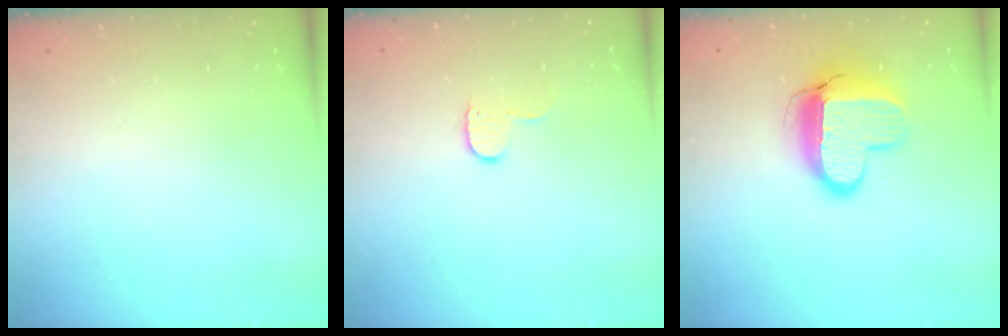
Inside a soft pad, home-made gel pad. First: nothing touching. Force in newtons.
{"total": 5.1, "press": 5.0, "slide": 0.5}
{"total": 13.3, "press": 13.3, "slide": 1.0}